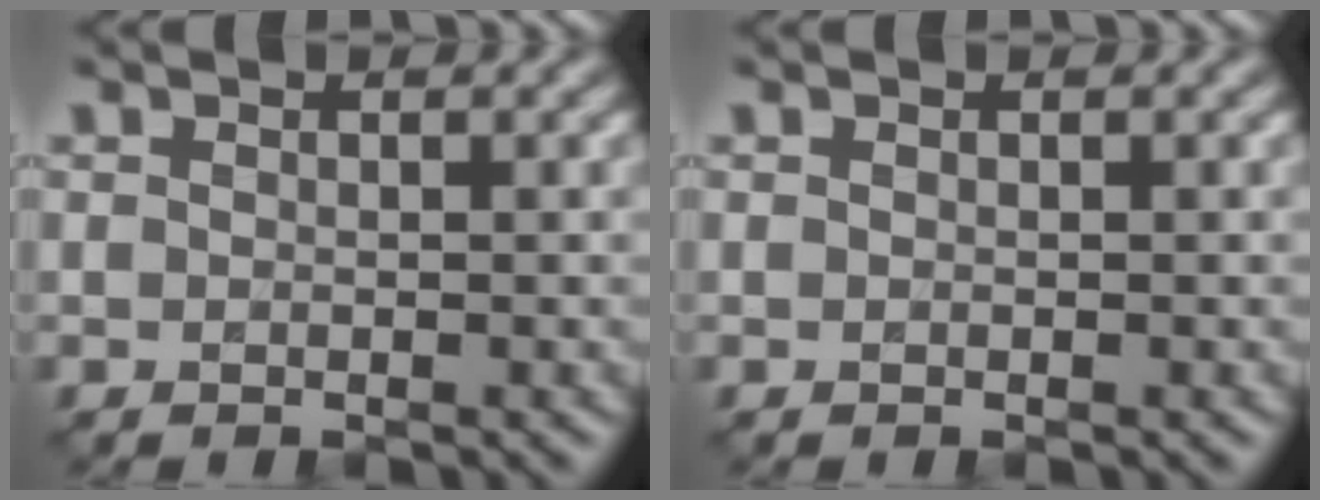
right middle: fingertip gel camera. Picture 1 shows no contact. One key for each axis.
{"total": 0.0}